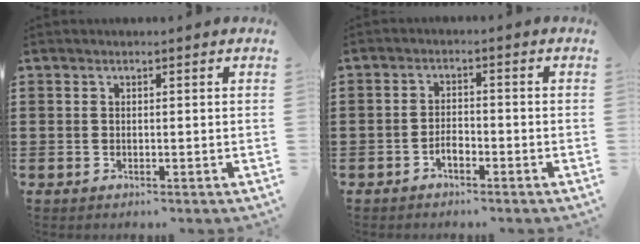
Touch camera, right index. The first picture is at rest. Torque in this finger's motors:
{"motor_torque": [1.03, 1.11, 0.03, 0.02]}